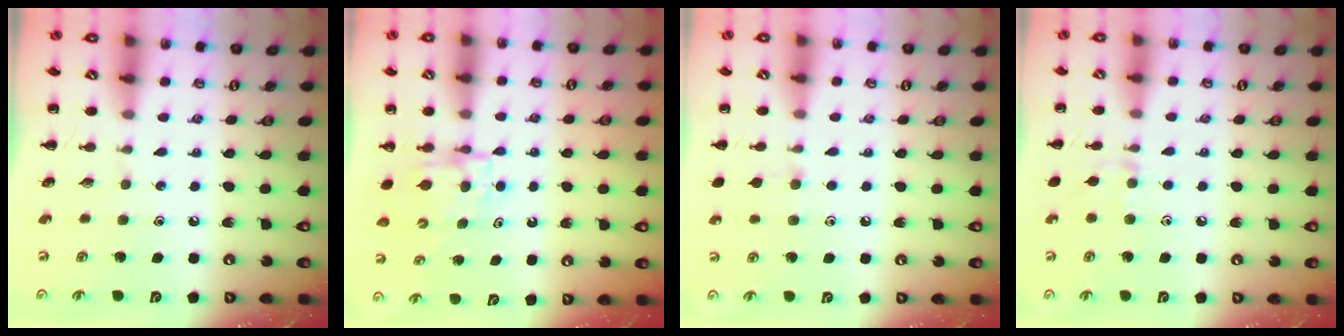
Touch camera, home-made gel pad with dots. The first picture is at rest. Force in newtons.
{"total": 5.2, "press": 5.2, "slide": 0.4}
{"total": 5.1, "press": 4.7, "slide": 2.0}
{"total": 6.2, "press": 5.8, "slide": 2.0}